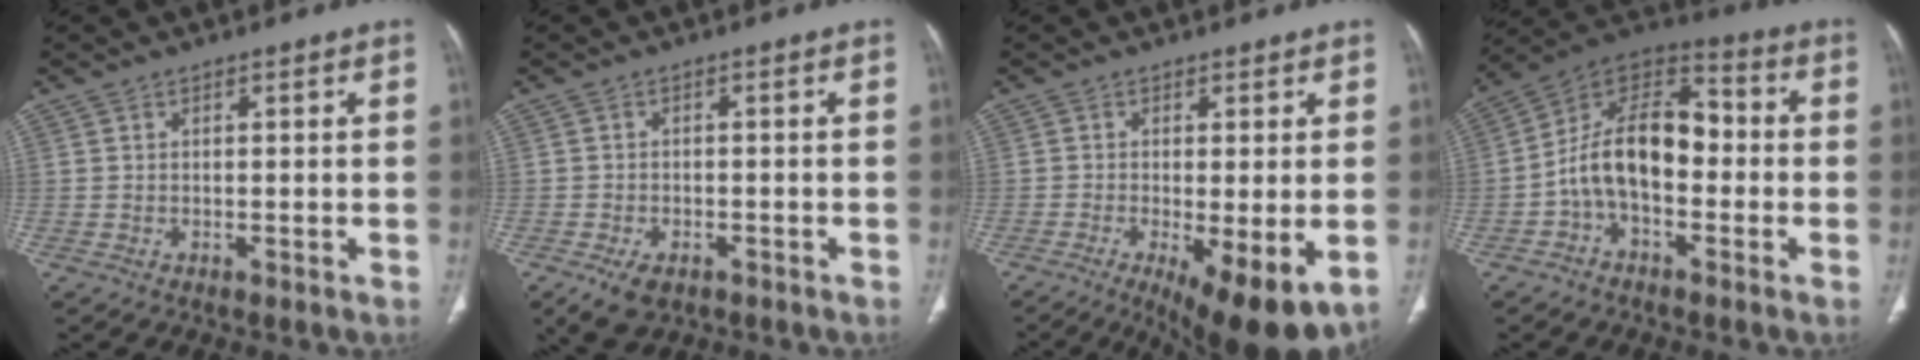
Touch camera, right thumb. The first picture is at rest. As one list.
[{"total": 5.8, "force": [-3.3, 3.4, 3.3], "torque": [-0.060, 0.003, -0.049]}, {"total": 12.3, "force": [-4.2, 3.7, 10.9], "torque": [-0.161, -0.021, -0.058]}, {"total": 14.6, "force": [-2.3, 8.7, 11.5], "torque": [-0.183, 0.053, -0.051]}]